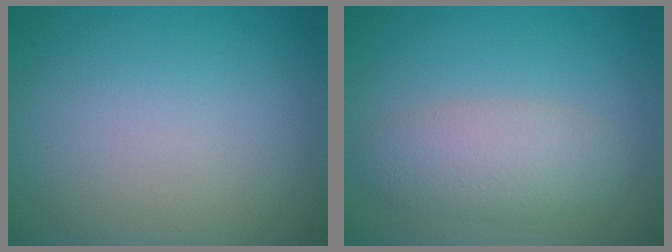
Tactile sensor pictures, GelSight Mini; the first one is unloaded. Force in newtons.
{"total": 3.6, "press": 3.6, "slide": 0.1}